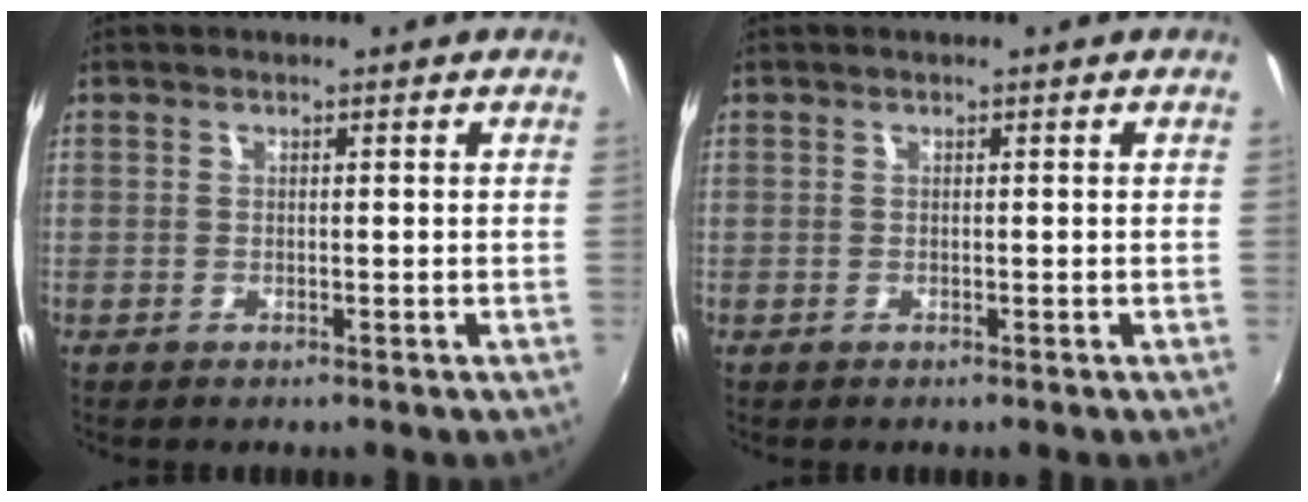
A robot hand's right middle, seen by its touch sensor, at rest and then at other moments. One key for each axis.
{"total": 0.0}